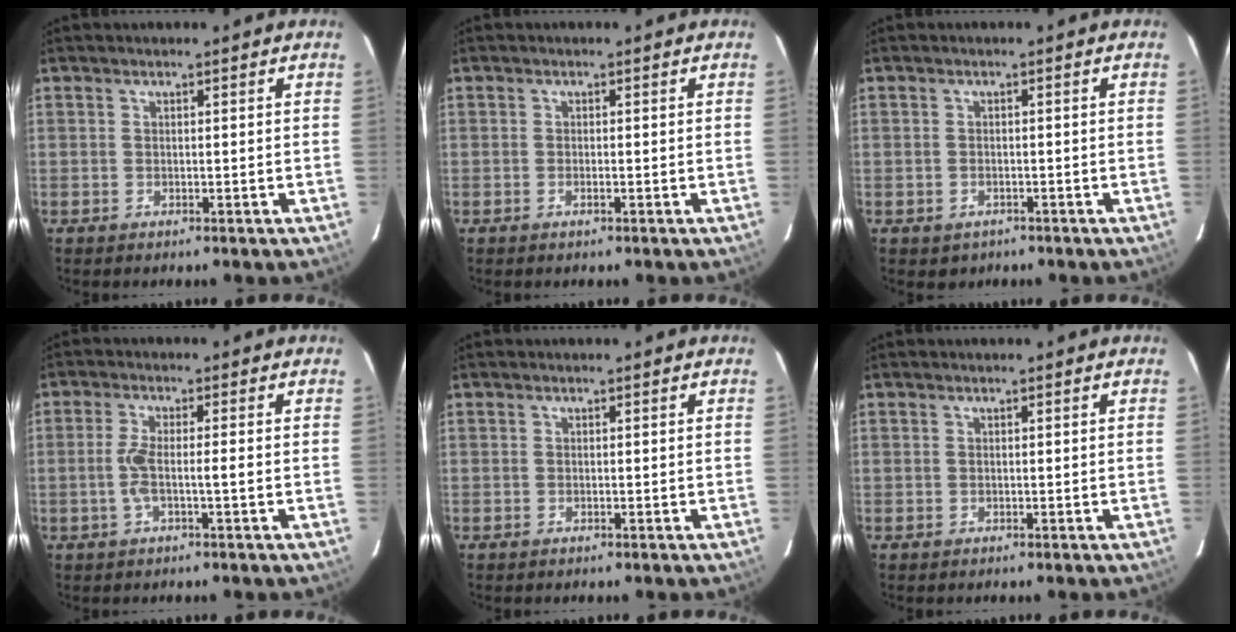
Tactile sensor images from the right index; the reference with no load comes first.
{"total": 0.9, "force": [-0.5, -0.1, 0.7], "torque": [-0.018, -0.002, -0.007]}
{"total": 2.0, "force": [-1.1, 1.6, 0.5], "torque": [-0.008, 0.005, -0.007]}
{"total": 3.9, "force": [-0.9, 0.3, 3.8], "torque": [-0.081, 0.007, -0.016]}
{"total": 0.0}
{"total": 0.0}